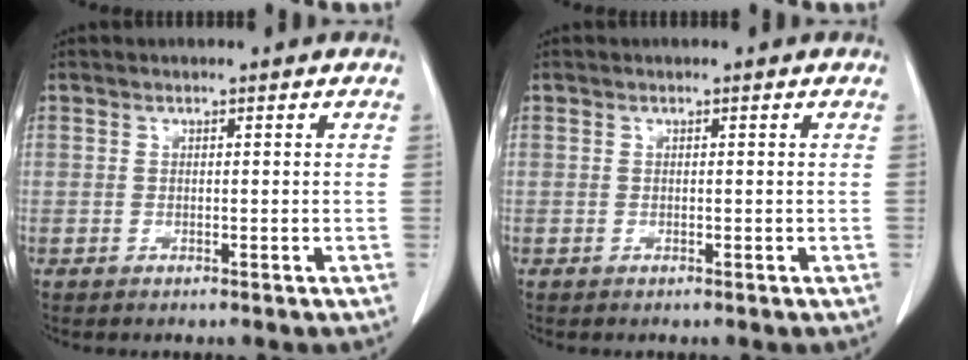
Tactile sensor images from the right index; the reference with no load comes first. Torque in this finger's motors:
{"motor_torque": [-0.03, 0.01, 0.01, 0.00]}